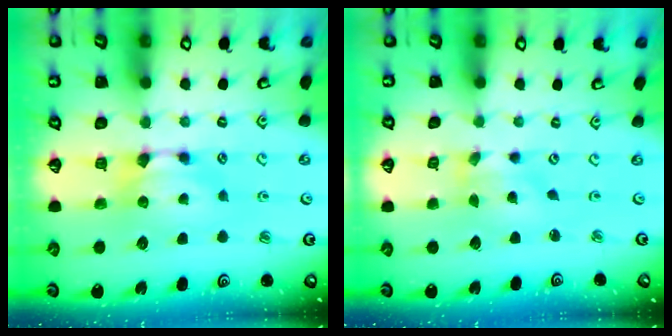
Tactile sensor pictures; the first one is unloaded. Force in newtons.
{"total": 1.6, "press": 0.9, "slide": 1.4}